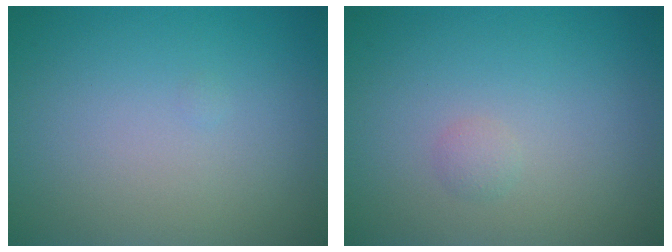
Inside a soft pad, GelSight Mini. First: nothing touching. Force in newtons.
{"total": 0.7, "press": 0.7, "slide": 0.0}